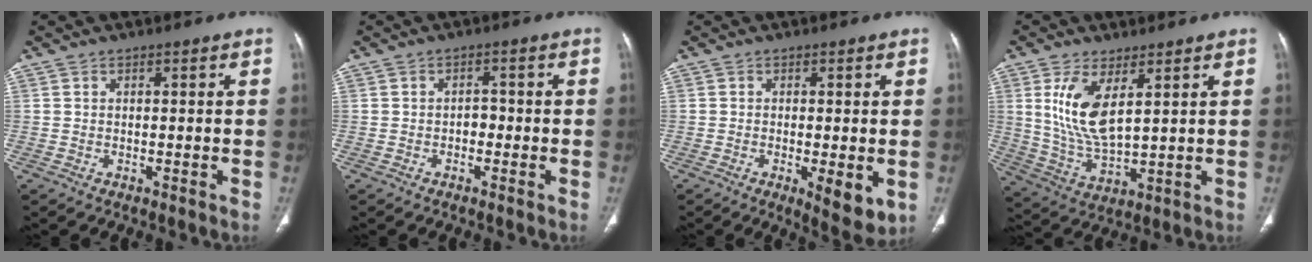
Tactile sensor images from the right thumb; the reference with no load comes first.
{"total": 1.7, "force": [-0.7, 1.3, 1.0], "torque": [-0.002, 0.008, -0.015]}
{"total": 6.6, "force": [-1.6, 2.1, 6.1], "torque": [-0.087, -0.019, -0.020]}
{"total": 11.0, "force": [3.9, 4.6, 9.2], "torque": [-0.182, -0.024, 0.088]}